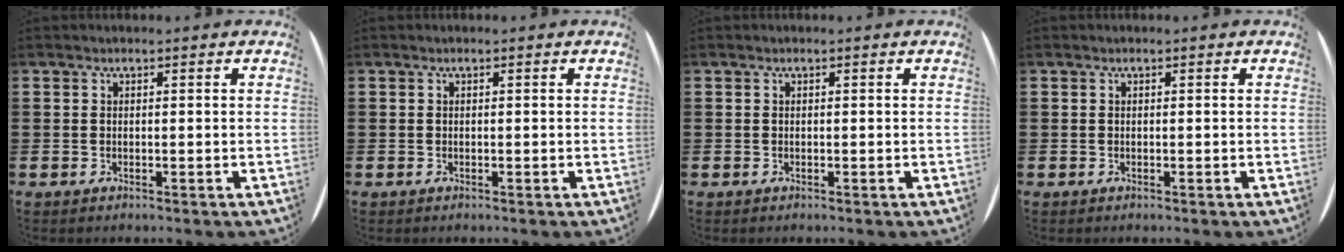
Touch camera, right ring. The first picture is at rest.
{"total": 0.0}
{"total": 0.0}
{"total": 0.0}